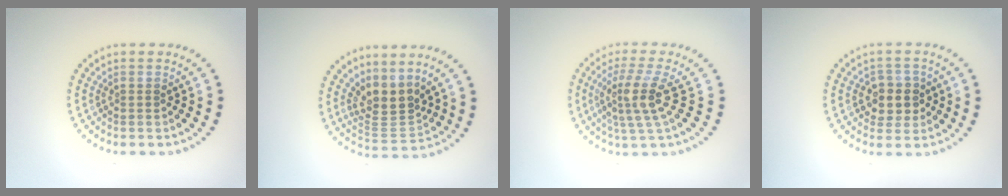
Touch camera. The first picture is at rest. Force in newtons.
{"total": 3.4, "press": 2.6, "slide": 2.2}
{"total": 4.0, "press": 2.9, "slide": 2.7}
{"total": 2.8, "press": 2.7, "slide": 0.9}